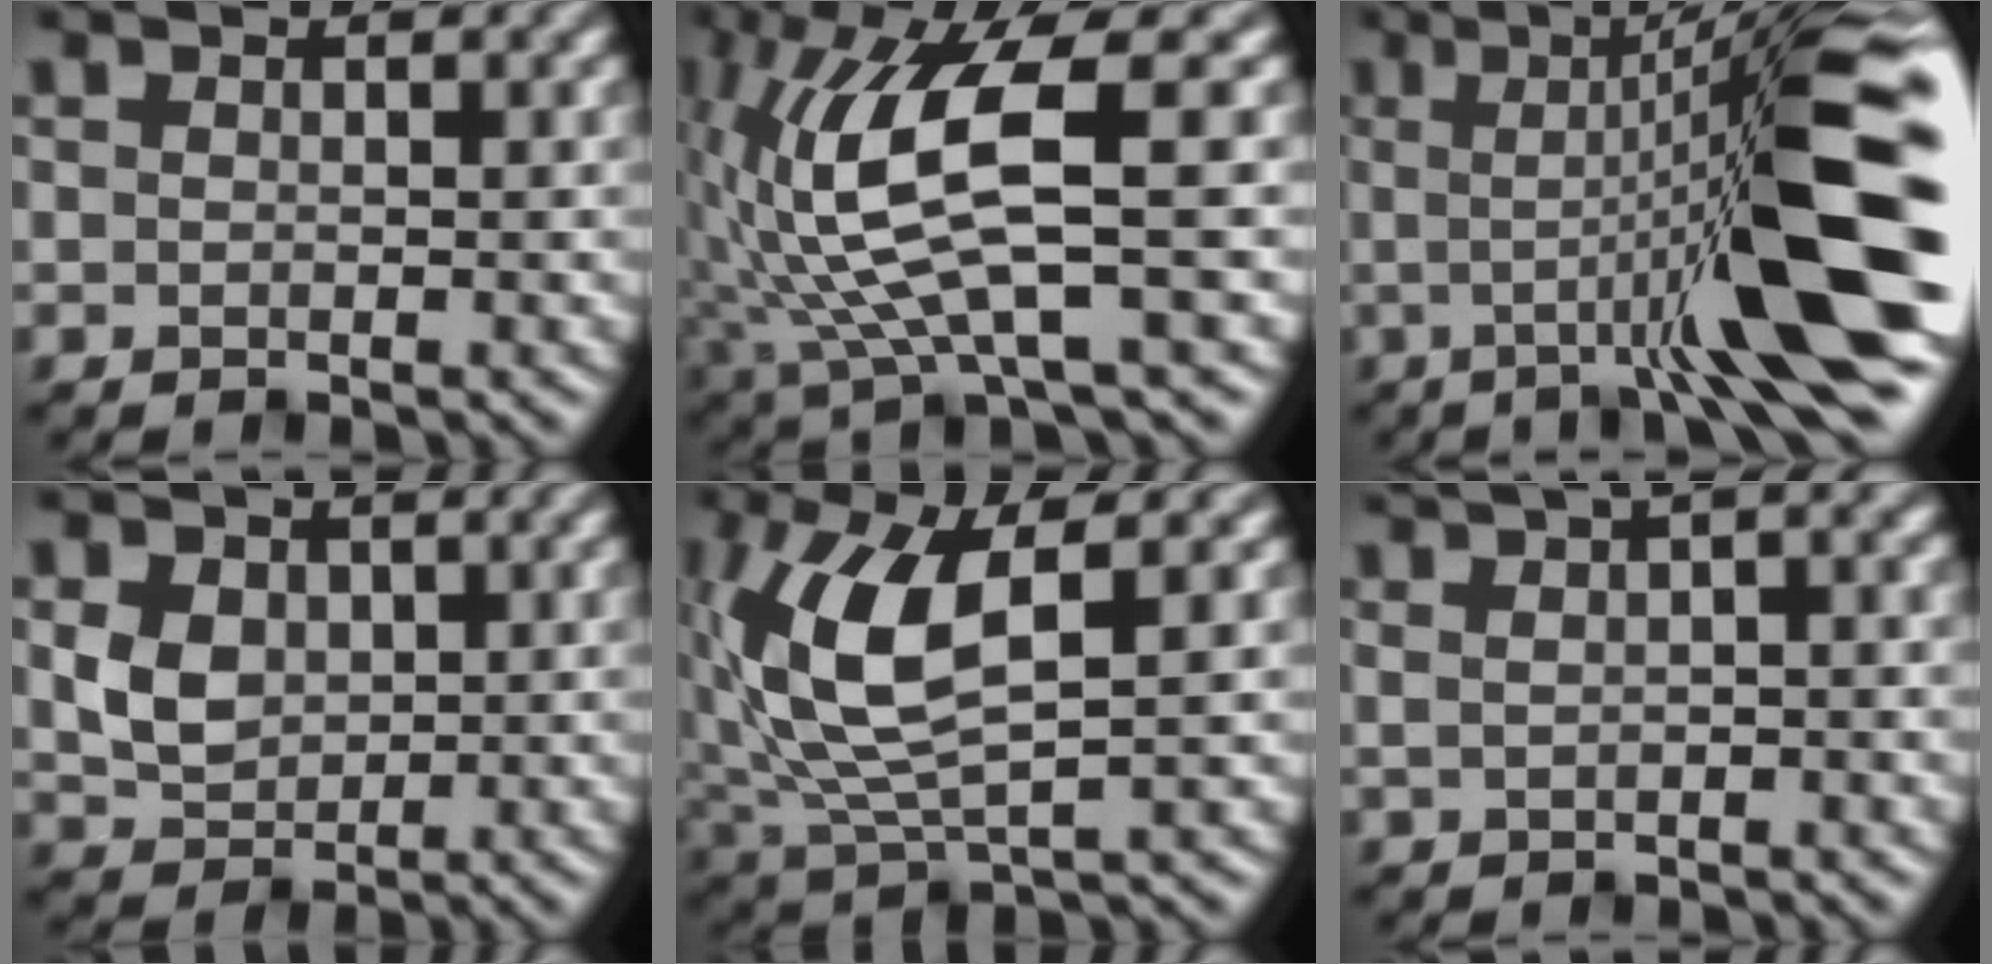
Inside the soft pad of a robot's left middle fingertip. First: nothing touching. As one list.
[{"total": 9.1, "force": [0.9, 2.5, 8.7], "torque": [-0.183, -0.007, 0.023]}, {"total": 12.0, "force": [-1.0, 1.8, 11.9], "torque": [-0.160, 0.005, -0.022]}, {"total": 3.0, "force": [0.4, 2.5, 1.5], "torque": [-0.041, -0.004, 0.009]}, {"total": 8.5, "force": [1.3, 3.6, 7.5], "torque": [-0.175, 0.001, 0.028]}, {"total": 6.8, "force": [3.2, 2.8, 5.4], "torque": [-0.066, 0.029, 0.032]}]